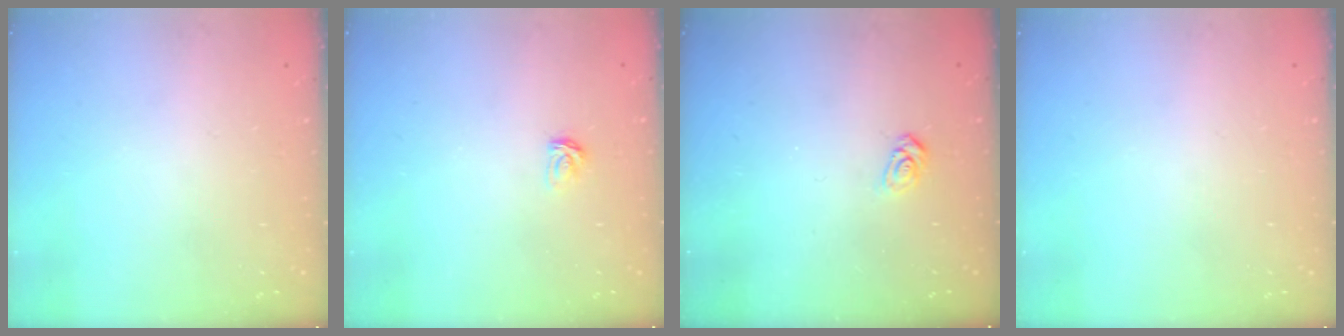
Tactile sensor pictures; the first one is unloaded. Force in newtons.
{"total": 3.1, "press": 3.0, "slide": 0.4}
{"total": 5.5, "press": 5.5, "slide": 0.3}
{"total": 0.0}